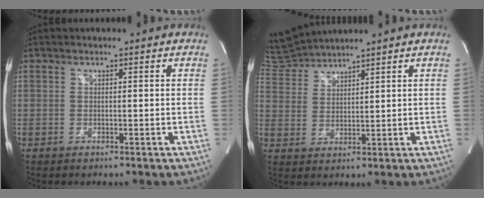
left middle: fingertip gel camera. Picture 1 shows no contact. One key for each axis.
{"total": 5.7, "fx": 5.6, "fy": -0.6, "fz": 0.1, "tx": -0.017, "ty": 0.008, "tz": 0.120}